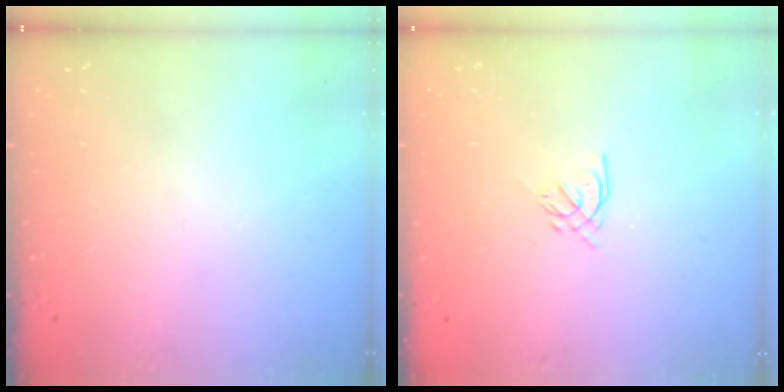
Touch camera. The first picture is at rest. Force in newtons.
{"total": 1.2, "press": 1.1, "slide": 0.5}